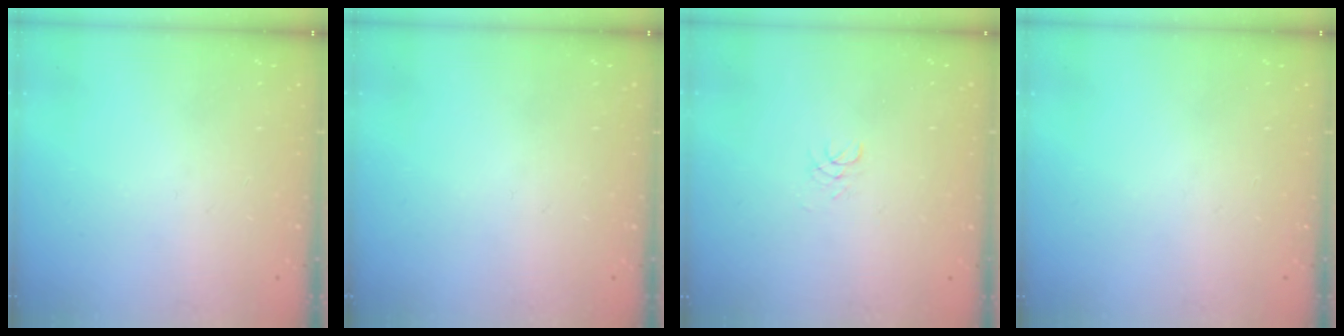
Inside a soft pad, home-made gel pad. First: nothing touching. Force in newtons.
{"total": 0.0}
{"total": 1.7, "press": 1.7, "slide": 0.2}
{"total": 0.0}